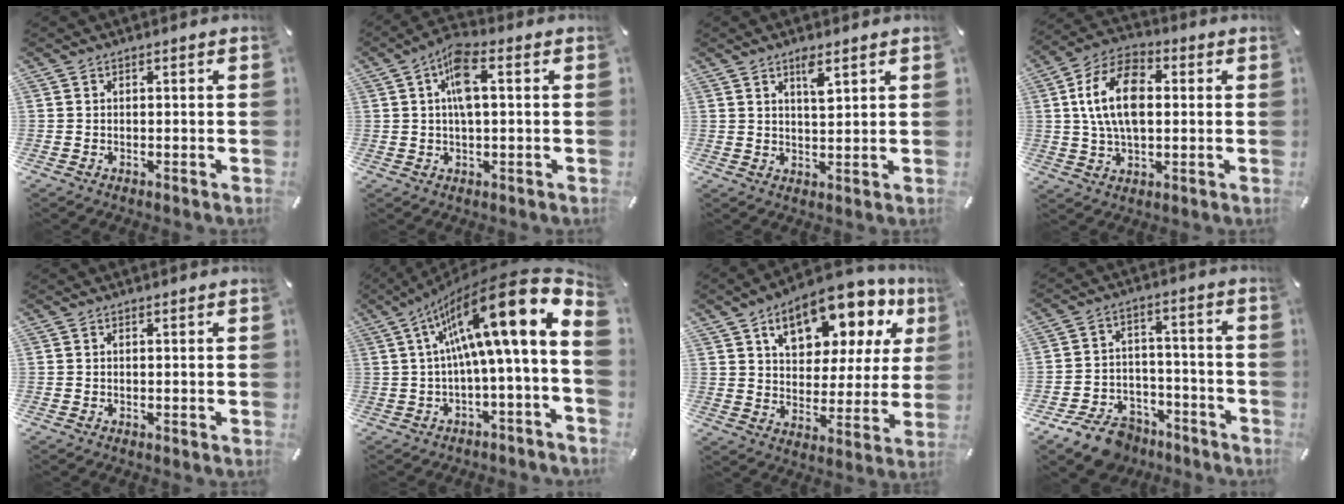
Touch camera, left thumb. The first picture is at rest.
{"total": 7.8, "force": [1.3, 3.0, 7.1], "torque": [-0.143, 0.008, 0.023]}
{"total": 4.2, "force": [2.5, 1.1, 3.1], "torque": [-0.053, -0.005, 0.040]}
{"total": 13.8, "force": [1.5, 8.5, 10.8], "torque": [-0.229, 0.009, 0.023]}
{"total": 0.0}
{"total": 20.8, "force": [7.2, 3.5, 19.2], "torque": [-0.323, -0.071, 0.111]}
{"total": 17.0, "force": [10.3, 9.4, 9.8], "torque": [-0.151, -0.056, 0.175]}
{"total": 10.3, "force": [-7.9, 5.6, 3.4], "torque": [-0.049, 0.058, -0.143]}